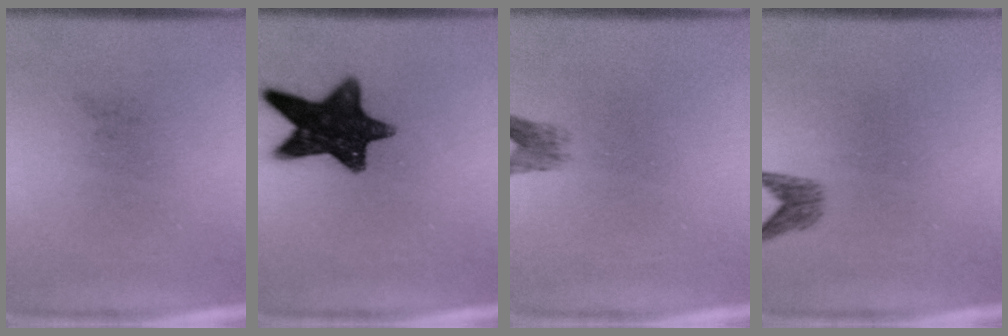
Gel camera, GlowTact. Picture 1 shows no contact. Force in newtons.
{"total": 12.7}
{"total": 2.0}
{"total": 1.8}